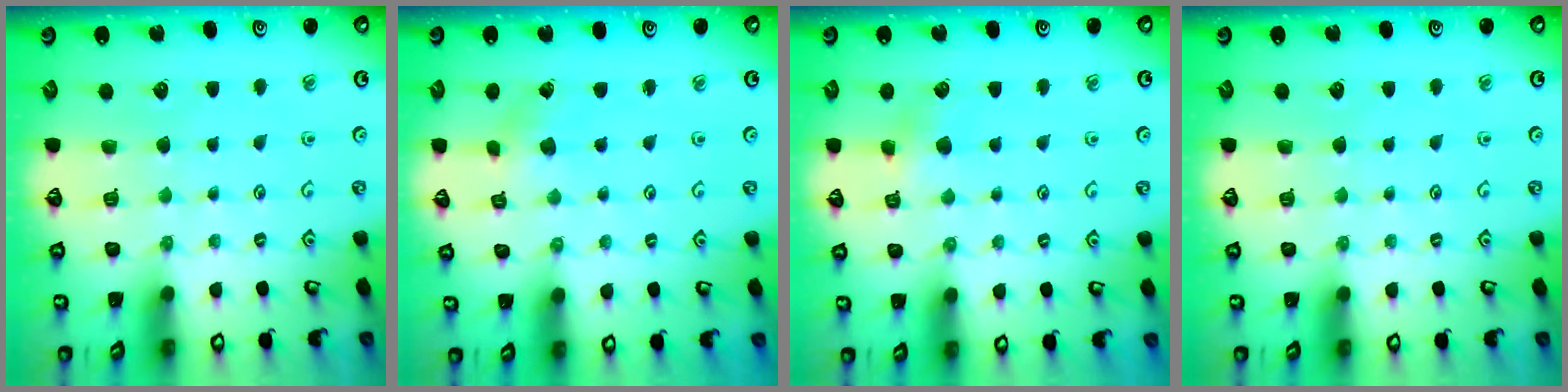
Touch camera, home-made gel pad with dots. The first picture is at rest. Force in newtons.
{"total": 2.0, "press": 2.0, "slide": 0.3}
{"total": 3.6, "press": 3.6, "slide": 0.4}
{"total": 0.0}